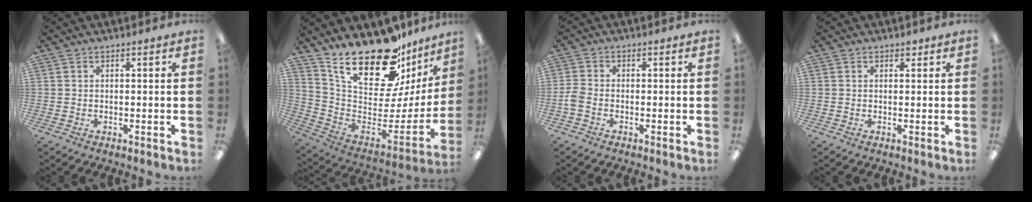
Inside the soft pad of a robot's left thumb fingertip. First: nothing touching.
{"total": 25.5, "force": [18.9, 9.7, 14.2], "torque": [-0.222, -0.140, 0.328]}
{"total": 3.0, "force": [-1.2, 1.8, 2.0], "torque": [-0.046, 0.003, -0.024]}
{"total": 1.0, "force": [0.7, 0.7, 0.4], "torque": [0.000, -0.001, 0.011]}